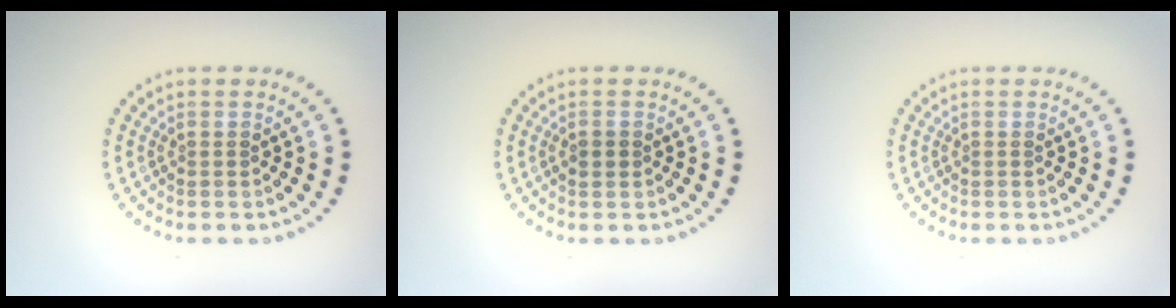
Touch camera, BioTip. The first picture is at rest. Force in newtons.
{"total": 0.7, "press": 0.7, "slide": 0.1}
{"total": 0.0}